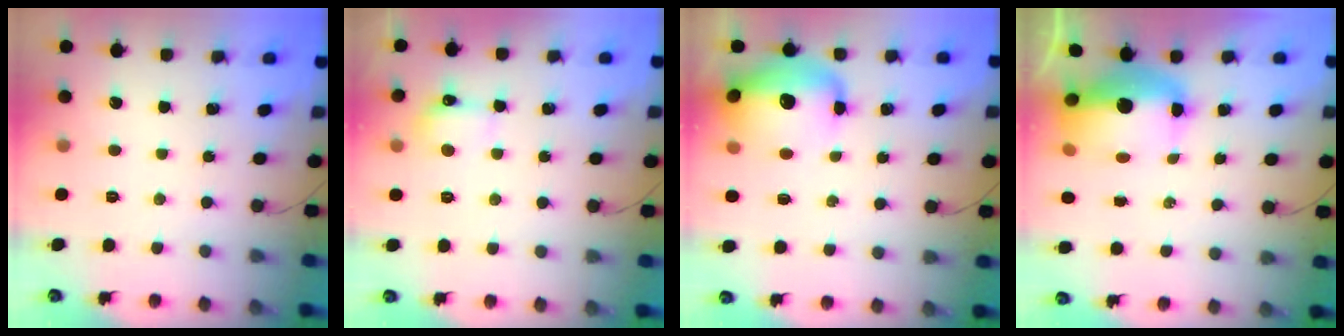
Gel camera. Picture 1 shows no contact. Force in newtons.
{"total": 5.5, "press": 5.5, "slide": 0.9}
{"total": 15.5, "press": 15.1, "slide": 3.7}
{"total": 13.1, "press": 12.9, "slide": 2.7}